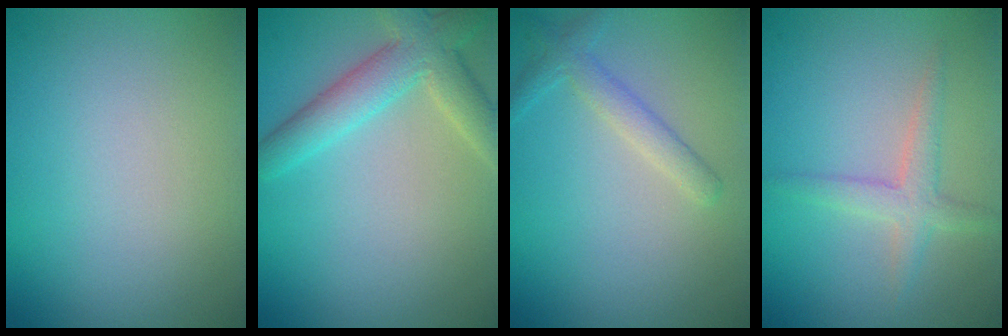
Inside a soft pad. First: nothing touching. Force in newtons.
{"total": 4.4, "press": 4.4, "slide": 0.3}
{"total": 2.0, "press": 2.0, "slide": 0.1}
{"total": 2.3, "press": 2.3, "slide": 0.1}